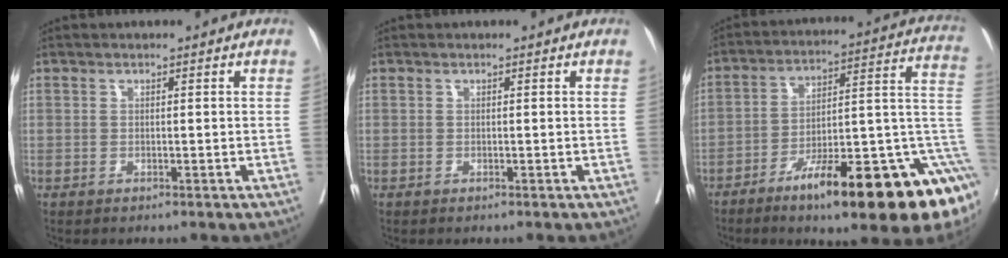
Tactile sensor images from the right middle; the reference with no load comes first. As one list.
[{"total": 0.0}, {"total": 24.3, "force": [-10.2, 4.2, 21.7], "torque": [-0.194, 0.031, -0.150]}]